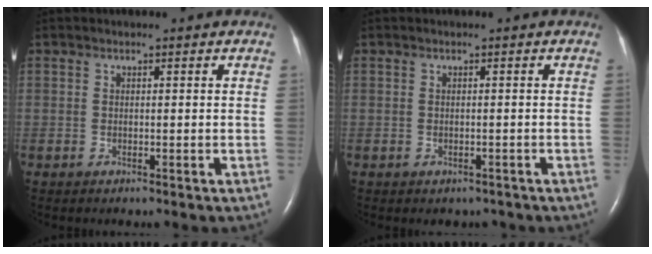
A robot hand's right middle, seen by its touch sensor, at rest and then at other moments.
{"total": 1.5, "force": [-1.2, 0.9, 0.2], "torque": [-0.005, 0.001, -0.014]}